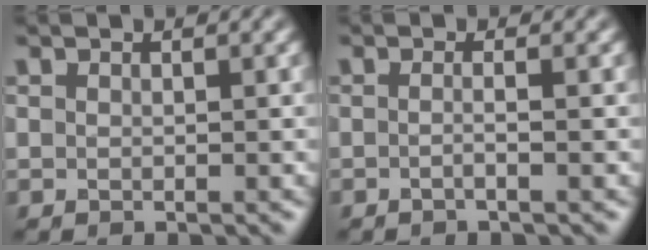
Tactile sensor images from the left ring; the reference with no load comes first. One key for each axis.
{"total": 1.5, "fx": -0.2, "fy": 0.5, "fz": 1.3, "tx": -0.014, "ty": -0.010, "tz": -0.014}